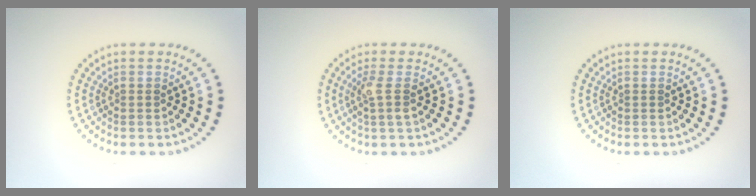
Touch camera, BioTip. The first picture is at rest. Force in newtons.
{"total": 1.8, "press": 1.4, "slide": 1.1}
{"total": 0.0}